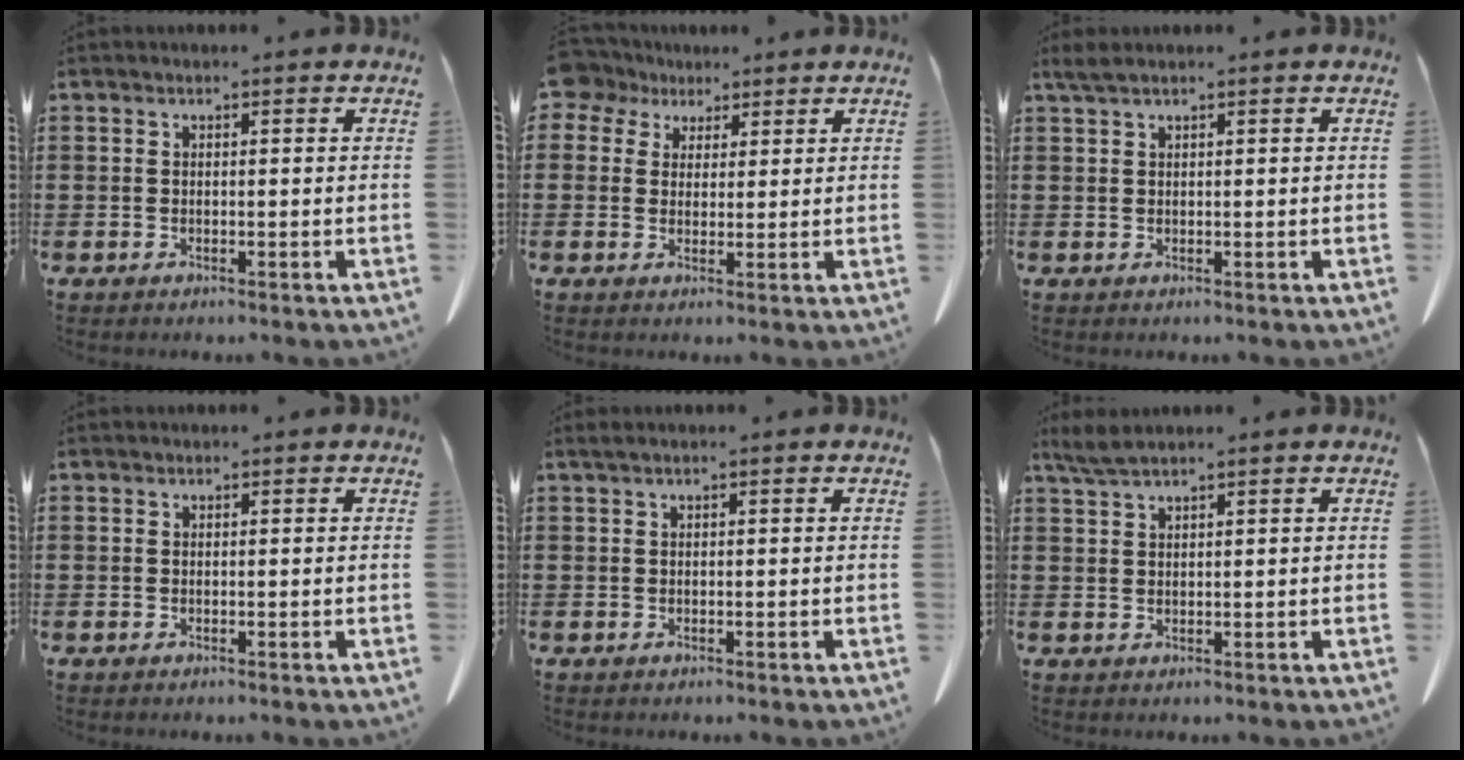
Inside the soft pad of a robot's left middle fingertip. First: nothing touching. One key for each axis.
{"total": 5.0, "fx": 3.3, "fy": 3.5, "fz": 1.3, "tx": -0.040, "ty": 0.007, "tz": 0.059}
{"total": 1.3, "fx": 0.9, "fy": 0.1, "fz": 1.0, "tx": -0.021, "ty": 0.001, "tz": 0.017}
{"total": 0.0}
{"total": 0.5, "fx": 0.3, "fy": 0.0, "fz": 0.4, "tx": -0.009, "ty": 0.001, "tz": 0.005}
{"total": 2.3, "fx": 1.9, "fy": 0.2, "fz": 1.4, "tx": -0.030, "ty": 0.000, "tz": 0.035}